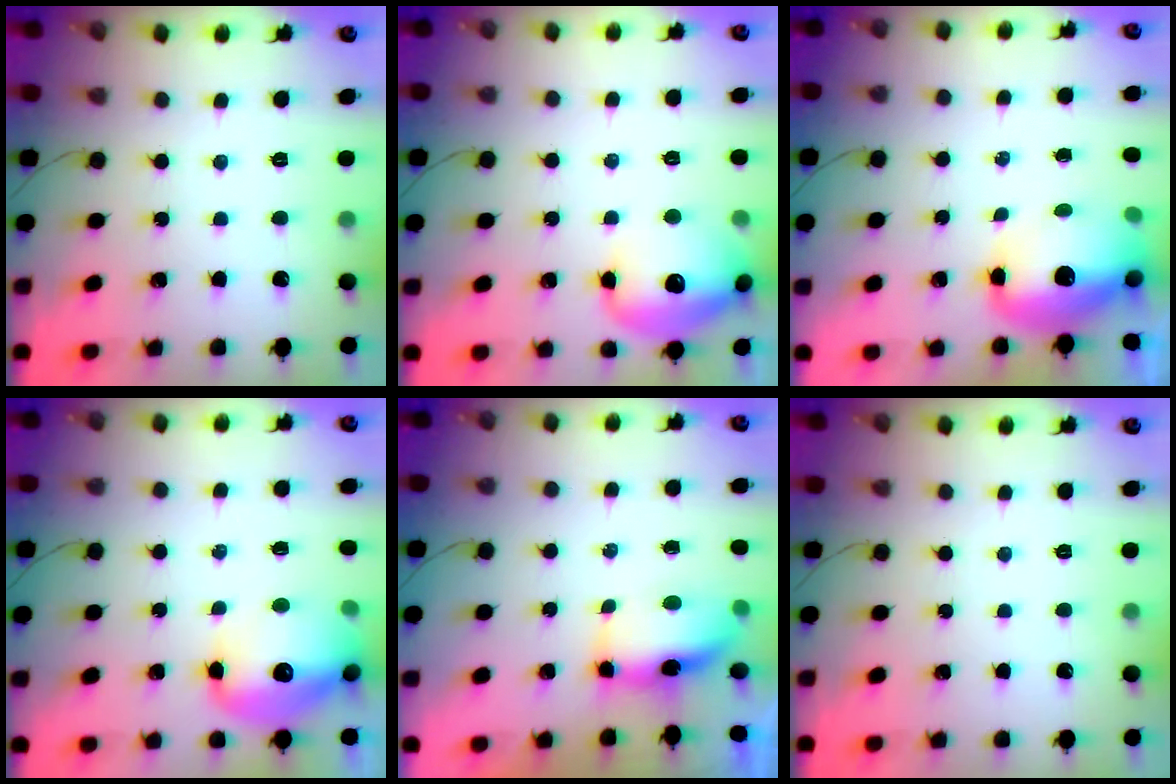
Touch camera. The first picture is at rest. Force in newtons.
{"total": 15.0, "press": 14.8, "slide": 2.8}
{"total": 14.1, "press": 13.8, "slide": 3.3}
{"total": 14.6, "press": 14.2, "slide": 3.0}
{"total": 6.2, "press": 6.1, "slide": 1.2}
{"total": 0.0}